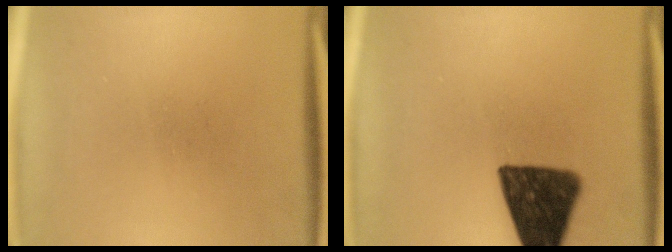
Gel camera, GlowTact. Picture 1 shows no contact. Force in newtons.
{"total": 13.9}